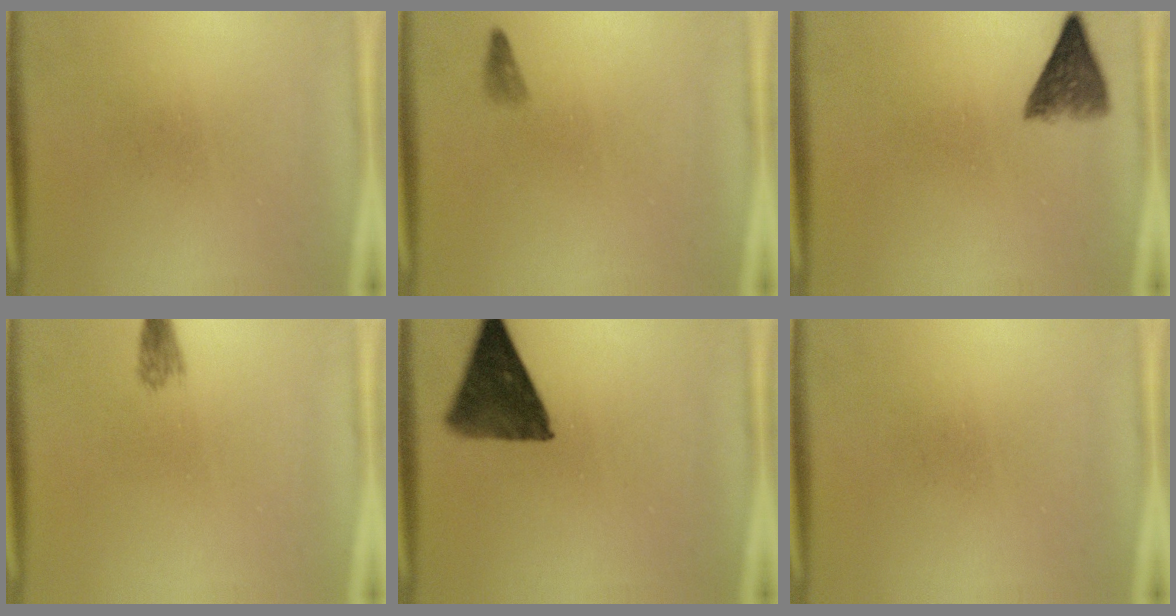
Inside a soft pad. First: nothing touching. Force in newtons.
{"total": 0.9}
{"total": 5.4}
{"total": 1.7}
{"total": 11.0}
{"total": 0.0}